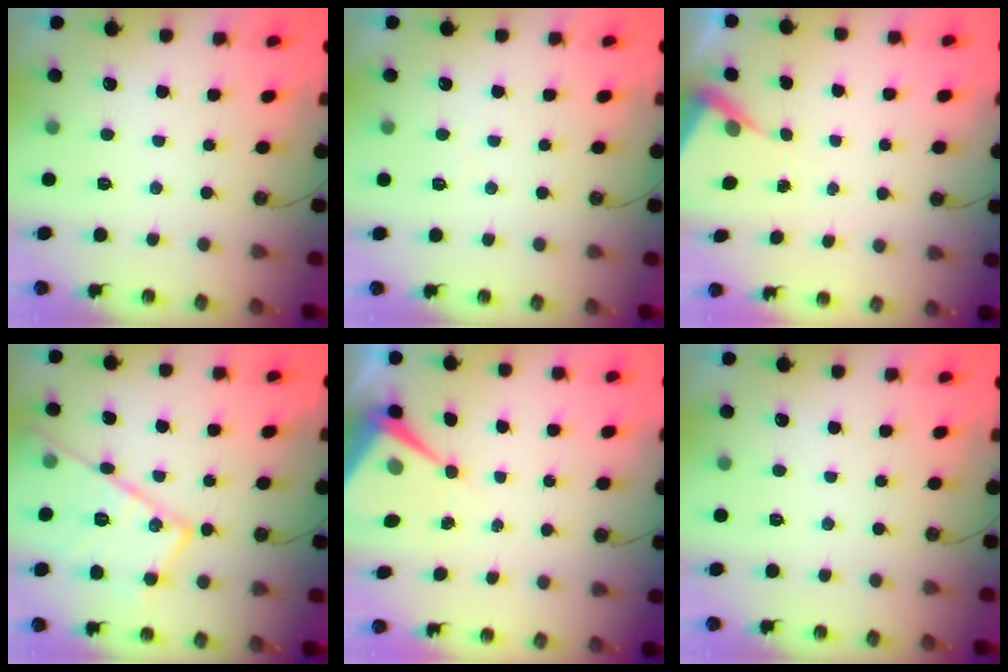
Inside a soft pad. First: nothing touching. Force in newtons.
{"total": 2.9, "press": 2.8, "slide": 0.5}
{"total": 4.1, "press": 4.1, "slide": 0.5}
{"total": 19.8, "press": 19.8, "slide": 1.3}
{"total": 7.9, "press": 7.9, "slide": 0.6}
{"total": 0.0}